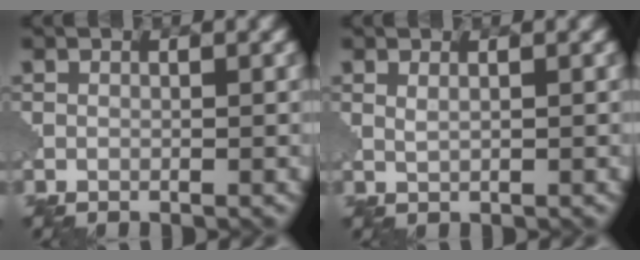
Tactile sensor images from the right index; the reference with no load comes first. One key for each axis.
{"total": 0.9, "fx": 0.5, "fy": 0.2, "fz": 0.7, "tx": -0.015, "ty": 0.000, "tz": 0.007}